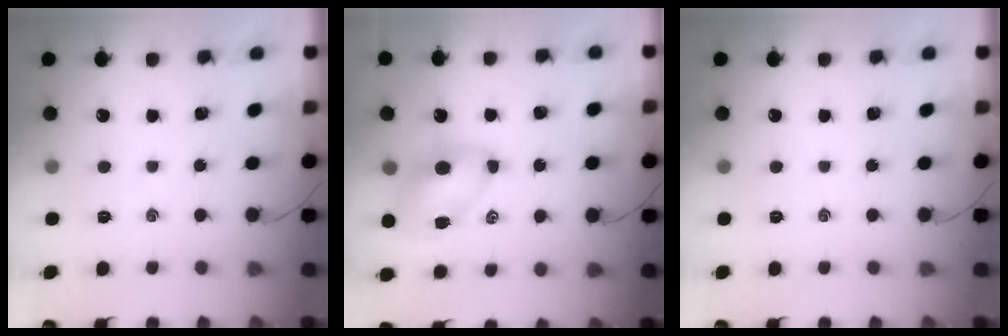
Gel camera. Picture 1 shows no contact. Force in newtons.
{"total": 7.1, "press": 7.0, "slide": 1.1}
{"total": 0.0}